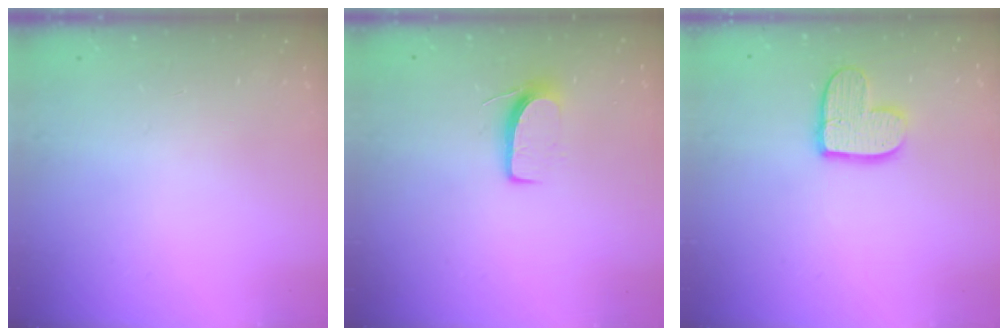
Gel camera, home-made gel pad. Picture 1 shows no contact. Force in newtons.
{"total": 7.0, "press": 7.0, "slide": 0.6}
{"total": 11.0, "press": 10.9, "slide": 0.9}